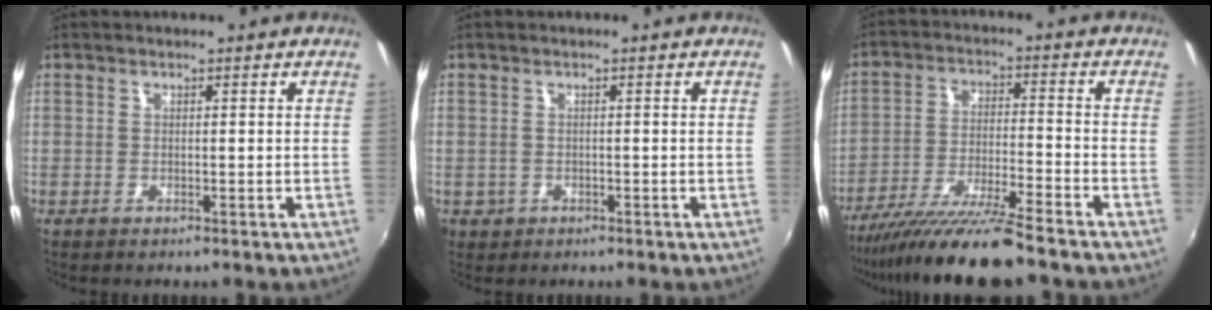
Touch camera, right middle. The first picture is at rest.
{"total": 2.2, "force": [-0.6, 2.0, 0.7], "torque": [-0.018, -0.005, -0.007]}
{"total": 13.7, "force": [-11.8, -0.4, 7.0], "torque": [-0.148, -0.022, -0.210]}